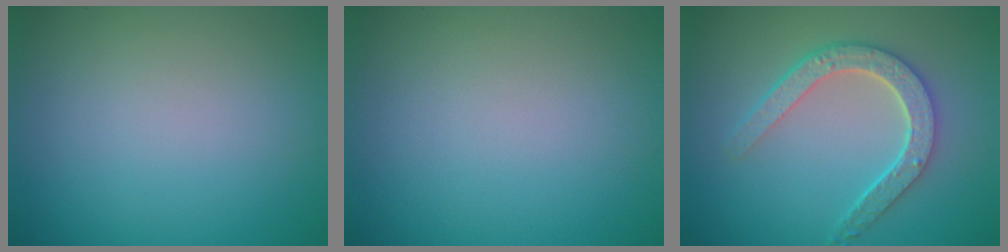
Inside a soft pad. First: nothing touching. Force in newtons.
{"total": 0.0}
{"total": 4.5, "press": 3.5, "slide": 2.7}